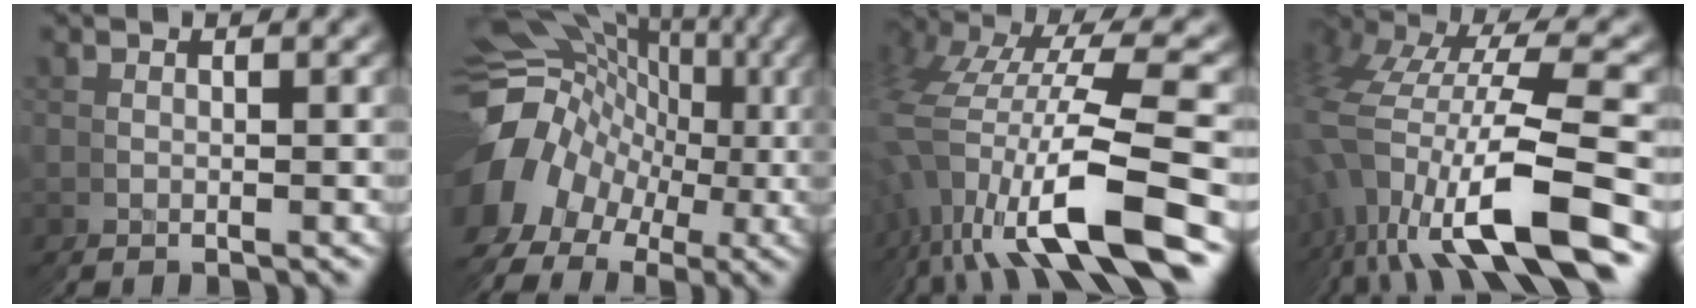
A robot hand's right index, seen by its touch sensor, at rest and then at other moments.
{"total": 18.8, "force": [2.5, 14.2, 12.0], "torque": [-0.179, 0.004, 0.027]}
{"total": 8.6, "force": [1.6, 4.3, 7.3], "torque": [-0.165, 0.003, 0.034]}
{"total": 7.6, "force": [1.0, 4.3, 6.1], "torque": [-0.147, 0.001, 0.022]}